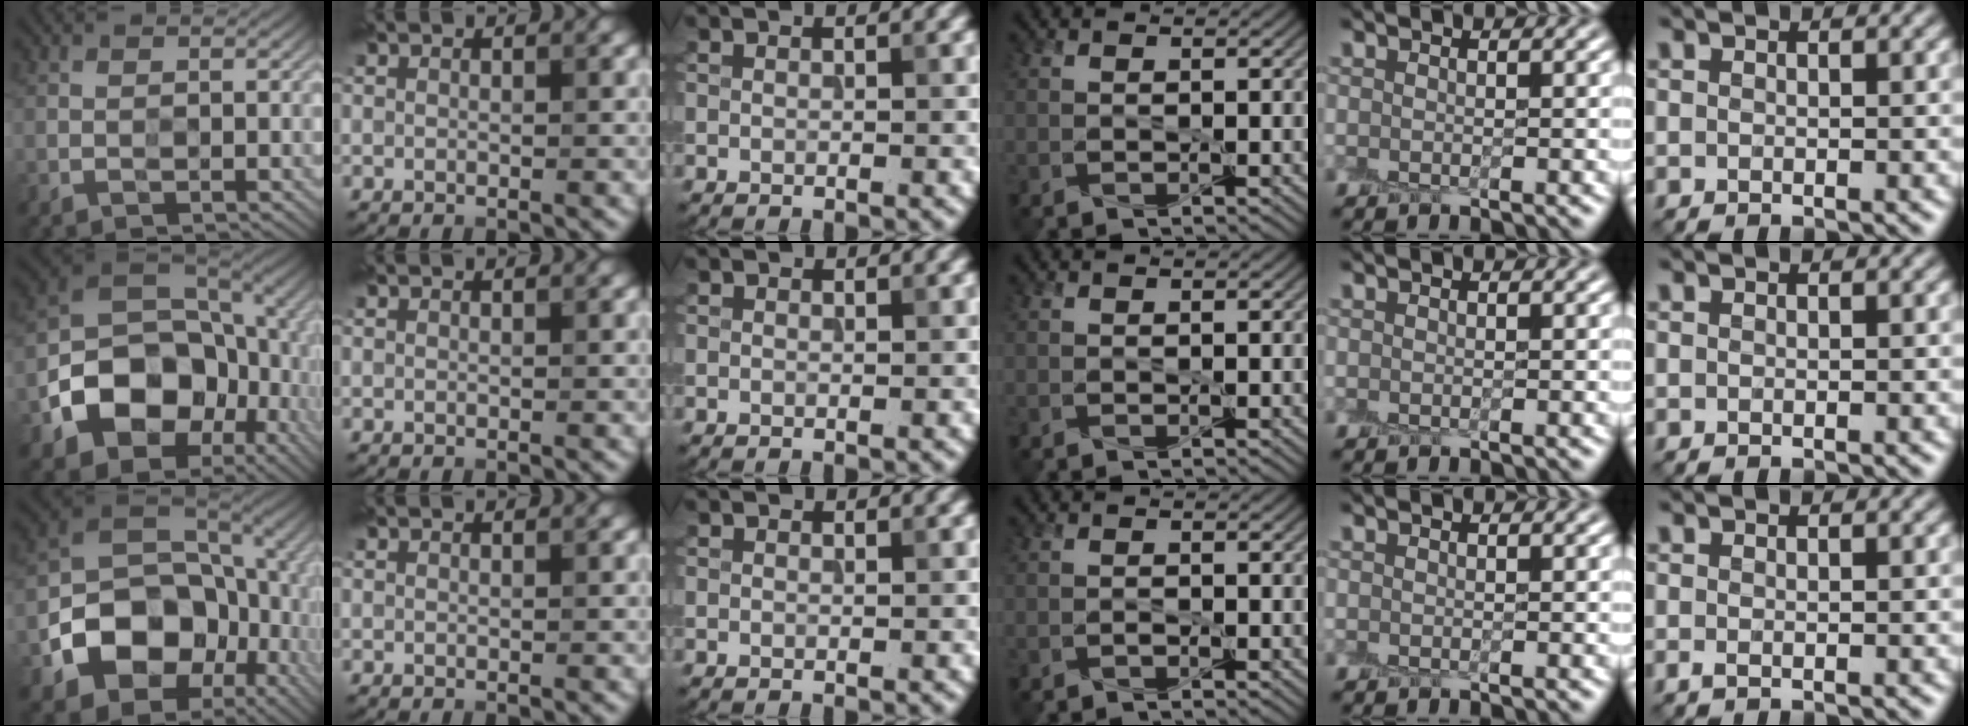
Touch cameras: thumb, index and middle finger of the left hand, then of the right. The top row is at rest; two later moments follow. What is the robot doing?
{"motion": "peel", "object": "aluminum foil"}